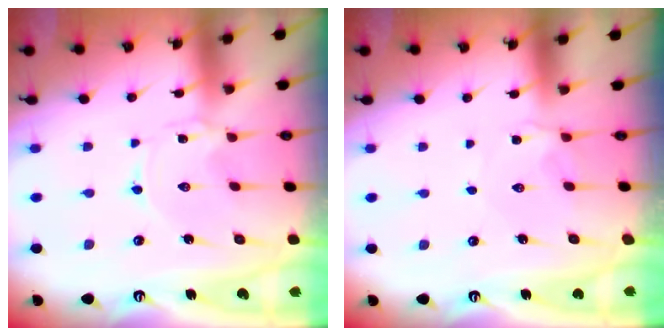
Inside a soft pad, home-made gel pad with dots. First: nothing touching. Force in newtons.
{"total": 3.3, "press": 3.3, "slide": 0.5}